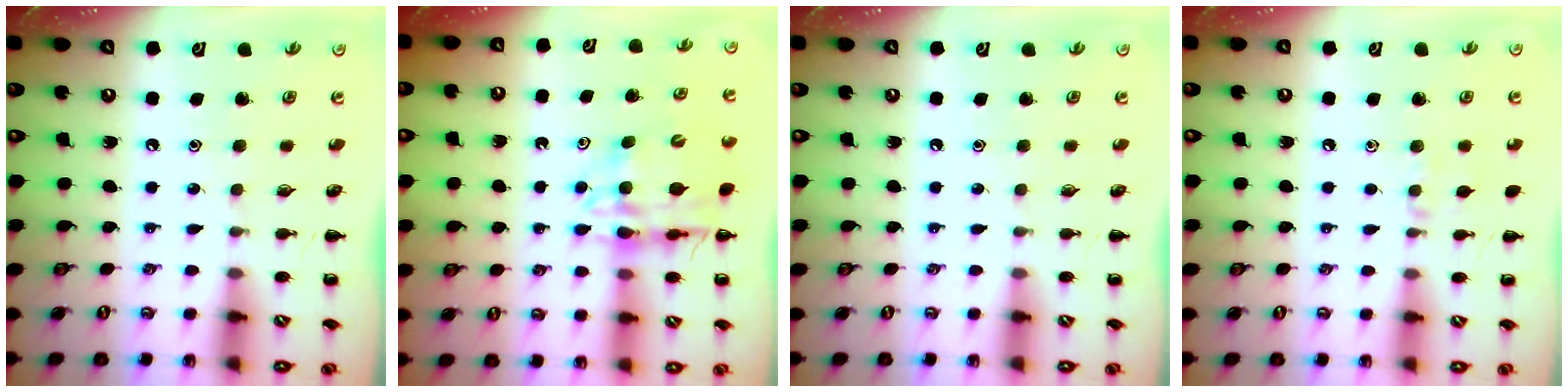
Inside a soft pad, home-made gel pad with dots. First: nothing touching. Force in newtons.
{"total": 12.1, "press": 11.6, "slide": 3.5}
{"total": 0.0}
{"total": 5.6, "press": 5.4, "slide": 1.3}